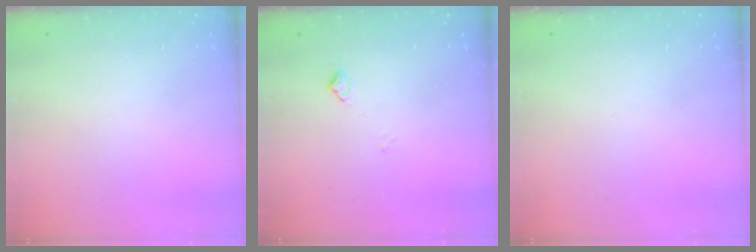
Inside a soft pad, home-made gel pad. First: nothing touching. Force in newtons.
{"total": 5.6, "press": 5.5, "slide": 0.8}
{"total": 0.0}